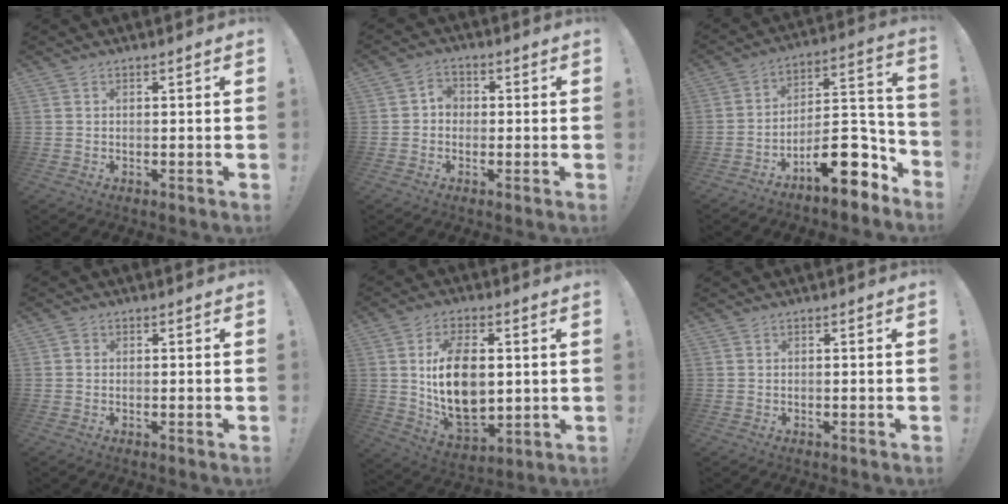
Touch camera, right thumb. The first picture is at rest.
{"total": 3.7, "force": [-0.9, 3.1, 1.8], "torque": [-0.032, 0.013, -0.016]}
{"total": 17.0, "force": [-9.6, 7.5, 11.9], "torque": [-0.148, 0.060, -0.149]}
{"total": 0.9, "force": [0.0, 0.8, 0.5], "torque": [0.000, 0.002, -0.001]}
{"total": 16.4, "force": [2.2, 10.3, 12.6], "torque": [-0.218, -0.012, 0.040]}
{"total": 0.0}